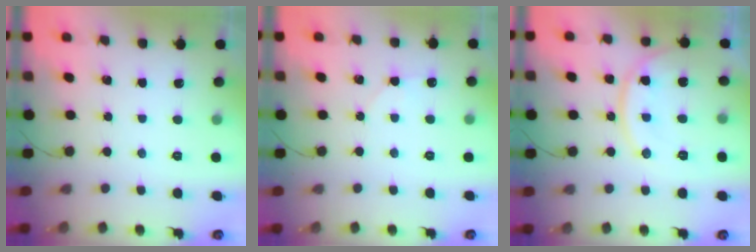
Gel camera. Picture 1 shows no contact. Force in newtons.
{"total": 4.2, "press": 3.6, "slide": 2.1}
{"total": 13.2, "press": 13.2, "slide": 0.5}